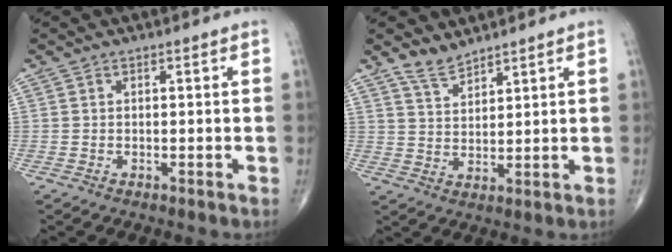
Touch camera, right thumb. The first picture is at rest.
{"total": 4.4, "force": [3.8, 1.6, 1.4], "torque": [-0.017, -0.029, 0.080]}